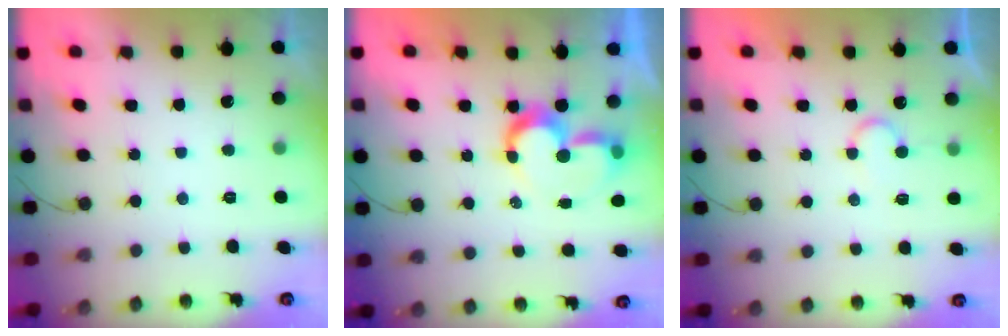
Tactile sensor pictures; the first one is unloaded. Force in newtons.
{"total": 8.4, "press": 8.4, "slide": 0.6}
{"total": 7.0, "press": 6.9, "slide": 0.6}